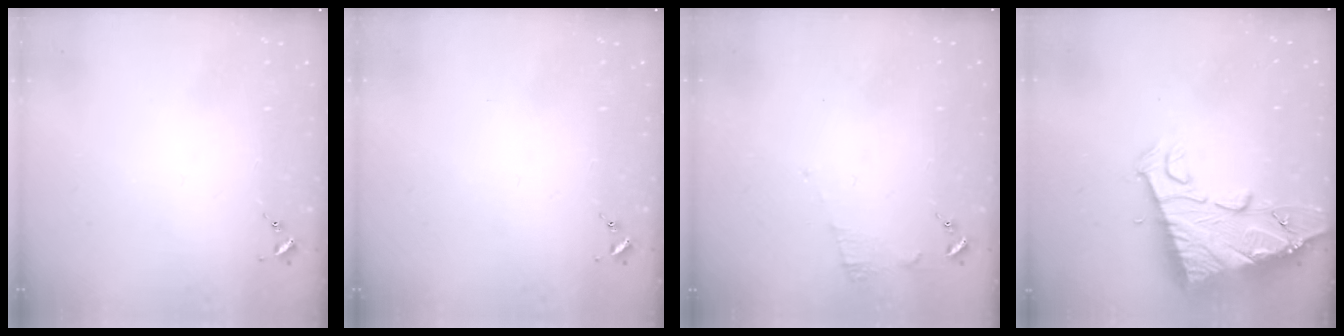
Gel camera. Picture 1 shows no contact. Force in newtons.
{"total": 0.0}
{"total": 6.7, "press": 6.7, "slide": 0.5}
{"total": 15.0, "press": 14.9, "slide": 1.4}